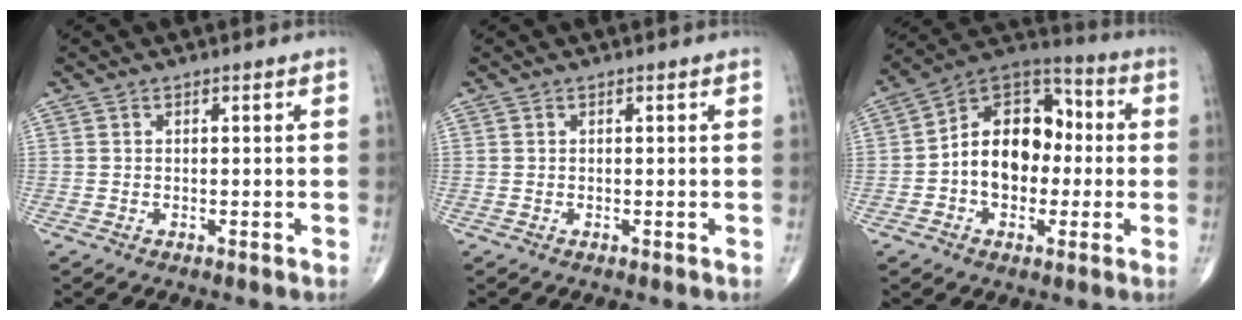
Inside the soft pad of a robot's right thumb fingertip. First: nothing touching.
{"total": 0.0}
{"total": 15.8, "force": [-0.9, 11.1, 11.2], "torque": [-0.139, 0.043, -0.024]}